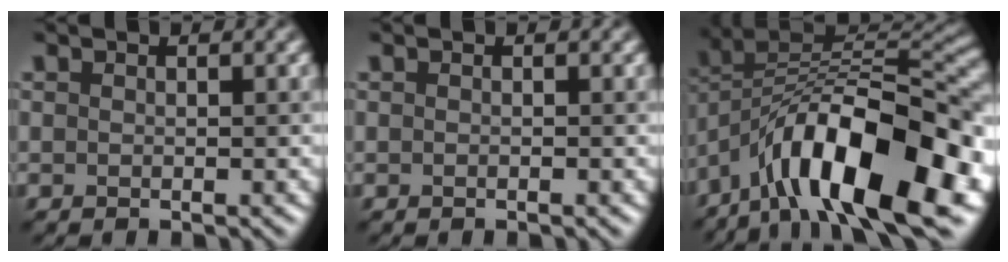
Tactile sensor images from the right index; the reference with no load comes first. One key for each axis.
{"total": 0.0}
{"total": 15.4, "fx": -7.1, "fy": 6.5, "fz": 12.1, "tx": -0.184, "ty": 0.033, "tz": -0.132}